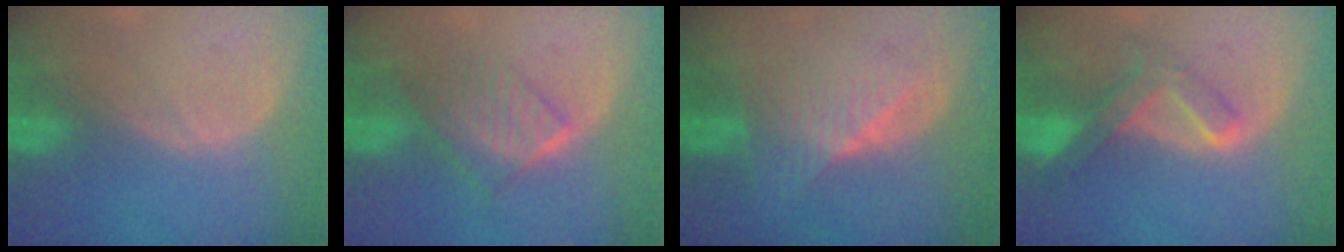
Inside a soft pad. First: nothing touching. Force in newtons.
{"total": 6.4, "press": 5.7, "slide": 2.9}
{"total": 6.3, "press": 5.9, "slide": 2.0}
{"total": 6.6, "press": 5.7, "slide": 3.2}